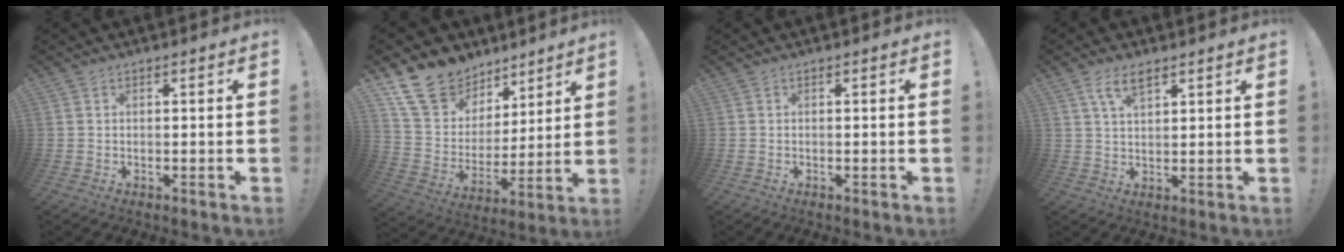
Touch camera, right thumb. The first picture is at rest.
{"total": 16.6, "force": [10.9, 11.3, 5.5], "torque": [-0.096, -0.063, 0.217]}
{"total": 0.0}
{"total": 6.2, "force": [3.5, 2.7, 4.2], "torque": [-0.082, -0.004, 0.065]}